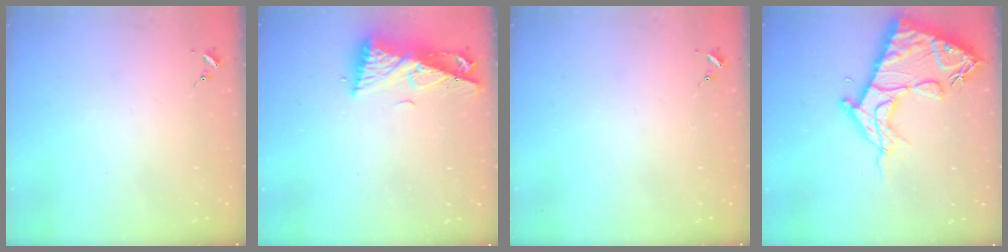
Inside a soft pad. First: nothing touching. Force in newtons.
{"total": 10.1, "press": 10.0, "slide": 1.4}
{"total": 0.0}
{"total": 19.5, "press": 19.4, "slide": 1.8}